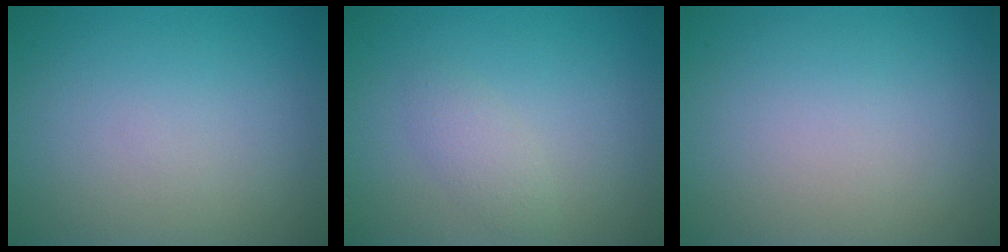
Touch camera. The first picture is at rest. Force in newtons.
{"total": 1.6, "press": 1.6, "slide": 0.1}
{"total": 0.0}